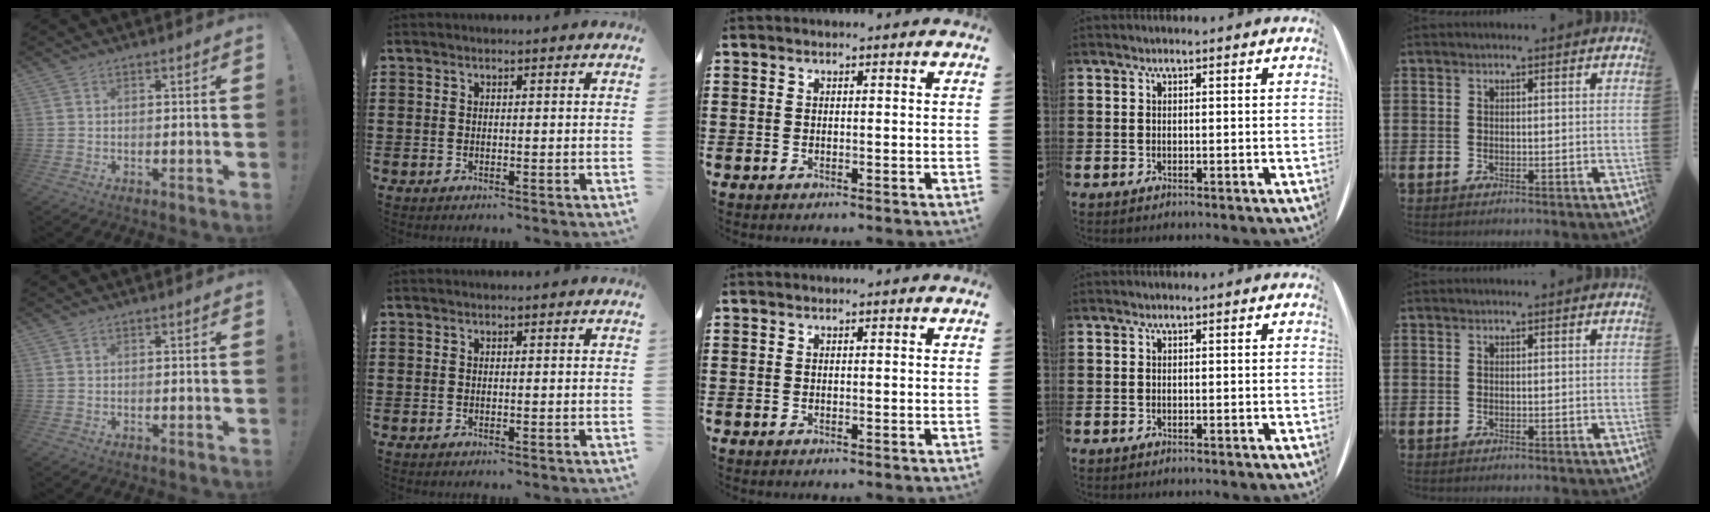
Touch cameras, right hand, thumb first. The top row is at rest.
{}